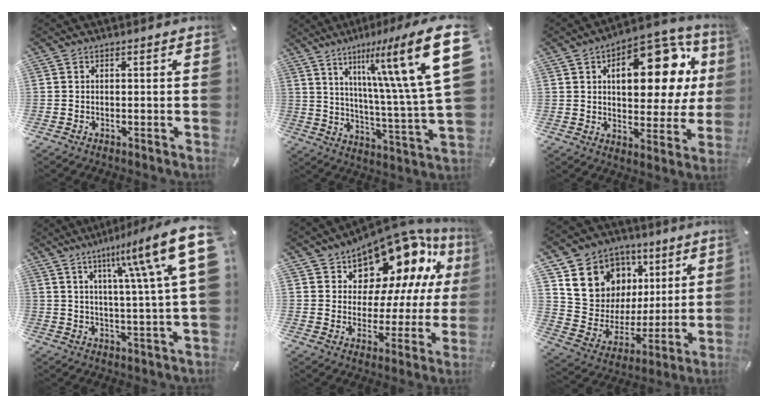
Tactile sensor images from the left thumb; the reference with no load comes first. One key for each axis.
{"total": 24.9, "fx": 11.1, "fy": 5.1, "fz": 21.7, "tx": -0.318, "ty": -0.064, "tz": 0.167}
{"total": 21.1, "fx": 7.1, "fy": 11.3, "fz": 16.3, "tx": -0.206, "ty": -0.042, "tz": 0.111}
{"total": 19.0, "fx": 7.6, "fy": 3.3, "fz": 17.1, "tx": -0.260, "ty": -0.035, "tz": 0.105}
{"total": 15.2, "fx": 12.3, "fy": 7.7, "fz": 4.5, "tx": -0.075, "ty": -0.115, "tz": 0.212}
{"total": 13.8, "fx": 6.2, "fy": 11.9, "fz": 3.1, "tx": -0.059, "ty": -0.044, "tz": 0.129}